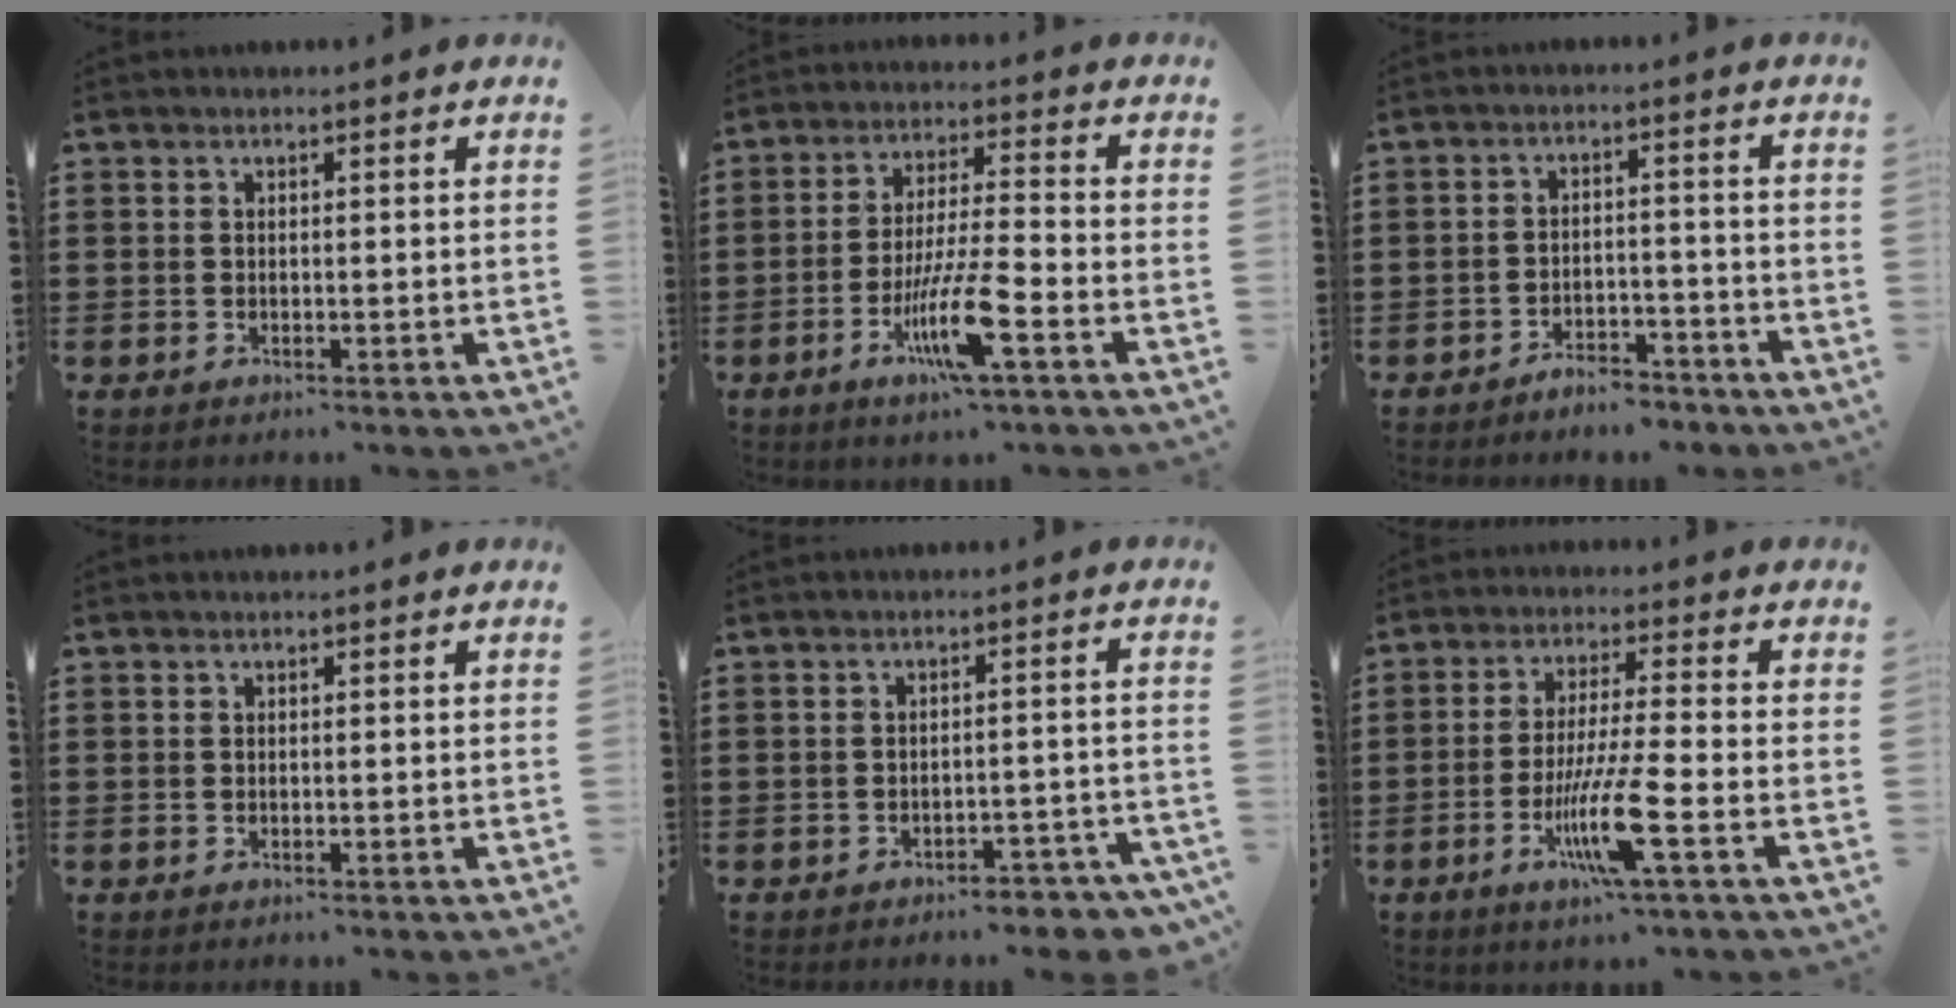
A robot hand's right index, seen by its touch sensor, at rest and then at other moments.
{"total": 9.9, "force": [-4.4, 0.9, 8.8], "torque": [-0.175, -0.011, -0.084]}
{"total": 3.8, "force": [-3.7, 0.6, 0.6], "torque": [-0.013, 0.007, -0.074]}
{"total": 0.0}
{"total": 3.3, "force": [-3.2, 0.3, 0.9], "torque": [-0.019, 0.002, -0.065]}
{"total": 9.5, "force": [-3.9, 0.3, 8.6], "torque": [-0.176, -0.020, -0.076]}